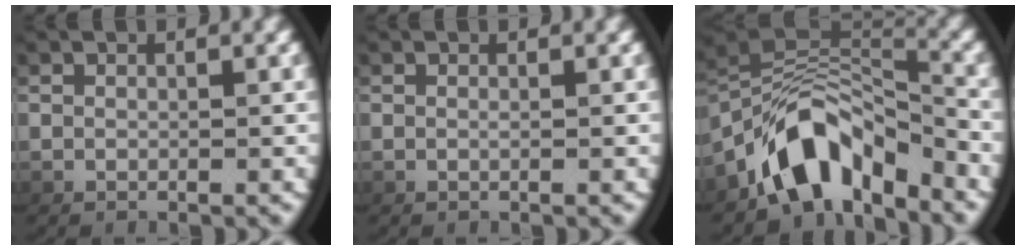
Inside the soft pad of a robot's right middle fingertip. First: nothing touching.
{"total": 0.0}
{"total": 7.8, "force": [-3.4, 4.9, 5.1], "torque": [-0.109, -0.014, -0.051]}